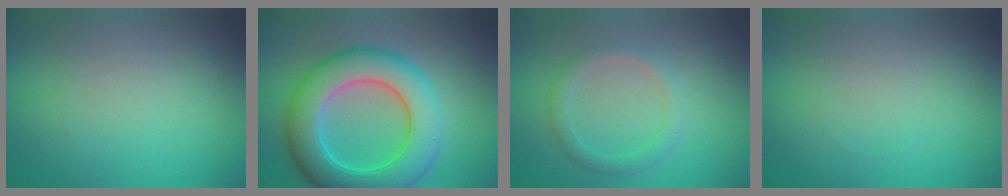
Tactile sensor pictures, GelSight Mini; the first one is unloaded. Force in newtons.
{"total": 9.4, "press": 9.4, "slide": 0.3}
{"total": 1.9, "press": 1.9, "slide": 0.1}
{"total": 0.0}